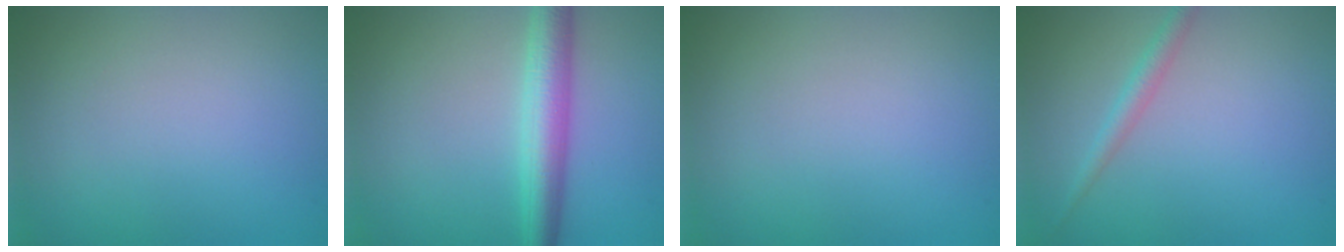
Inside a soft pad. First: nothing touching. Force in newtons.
{"total": 4.6, "press": 4.6, "slide": 0.0}
{"total": 0.0}
{"total": 1.7, "press": 1.7, "slide": 0.1}